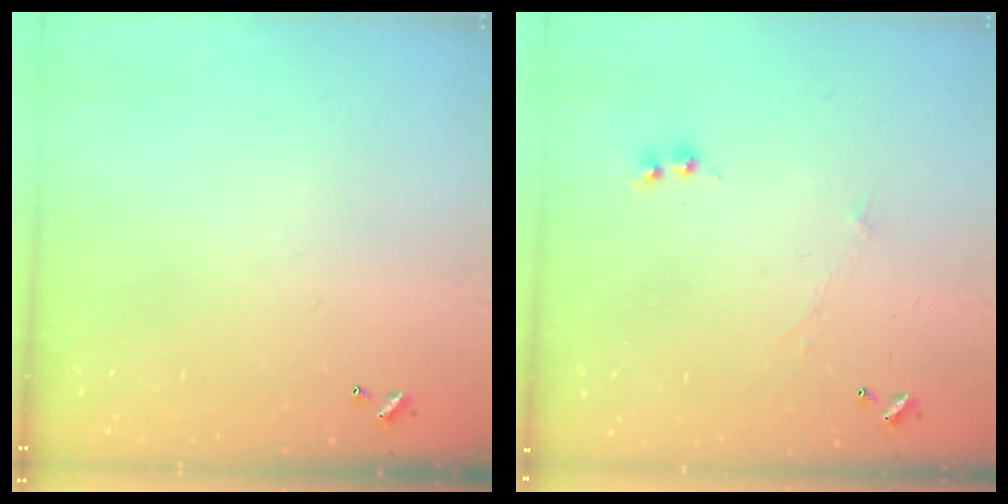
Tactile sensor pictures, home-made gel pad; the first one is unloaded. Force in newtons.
{"total": 0.0}